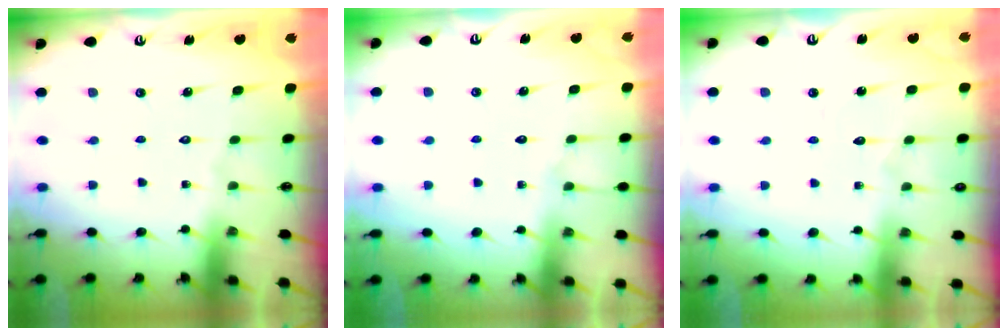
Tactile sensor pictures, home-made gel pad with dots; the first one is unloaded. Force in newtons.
{"total": 4.3, "press": 4.2, "slide": 0.6}
{"total": 3.9, "press": 3.8, "slide": 0.5}